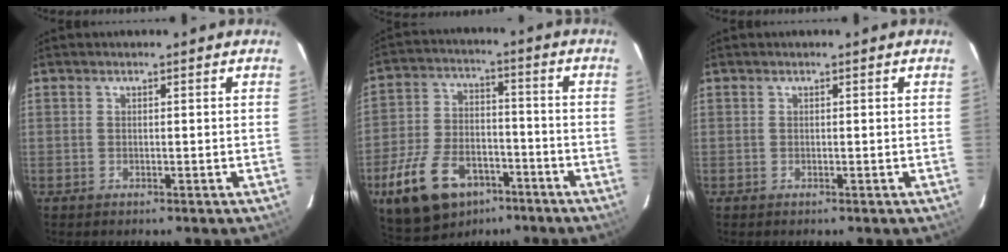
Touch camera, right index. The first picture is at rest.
{"total": 18.2, "force": [-10.5, 10.6, 10.4], "torque": [-0.232, -0.003, -0.168]}
{"total": 0.0}